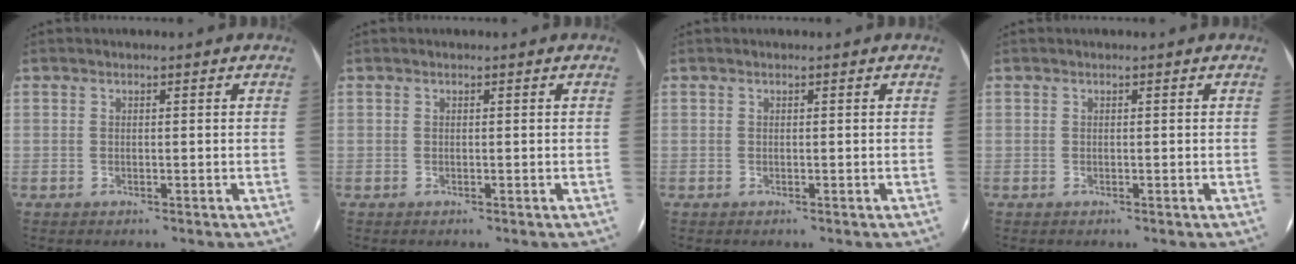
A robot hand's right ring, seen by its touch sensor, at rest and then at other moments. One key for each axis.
{"total": 0.0}
{"total": 0.0}
{"total": 0.0}